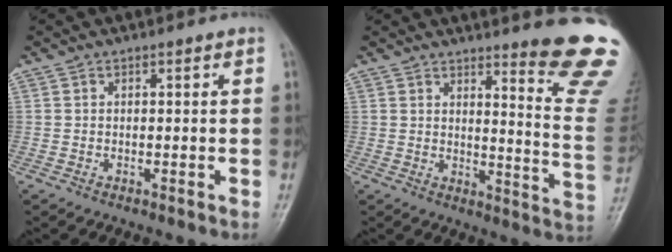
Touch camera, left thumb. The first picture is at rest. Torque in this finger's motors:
{"motor_torque": [3.54, 1.47, 1.48, -1.29, 0.07]}